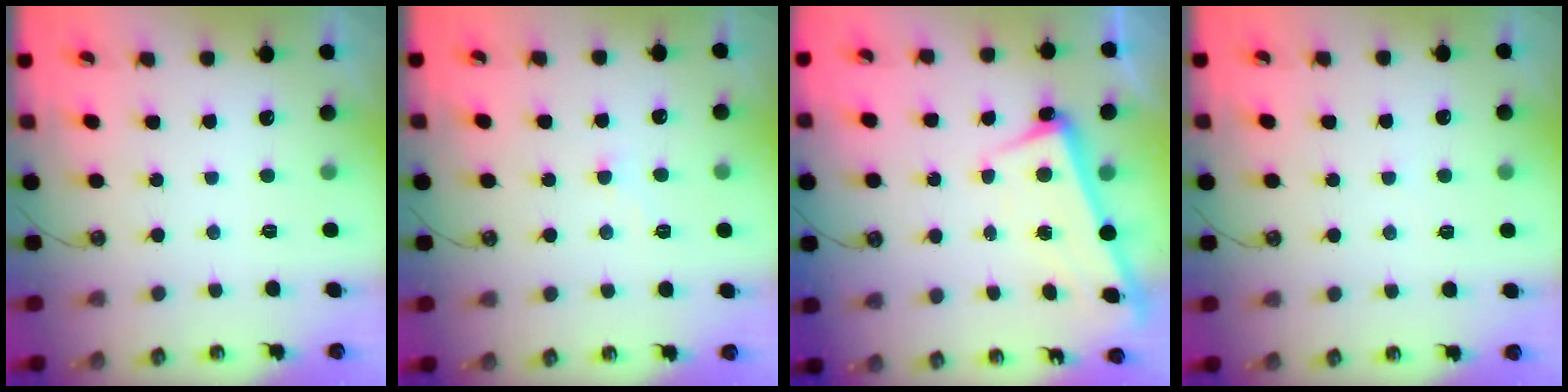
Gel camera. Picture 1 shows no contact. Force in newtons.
{"total": 0.5, "press": 0.2, "slide": 0.5}
{"total": 2.4, "press": 2.2, "slide": 0.9}
{"total": 2.9, "press": 2.9, "slide": 0.3}